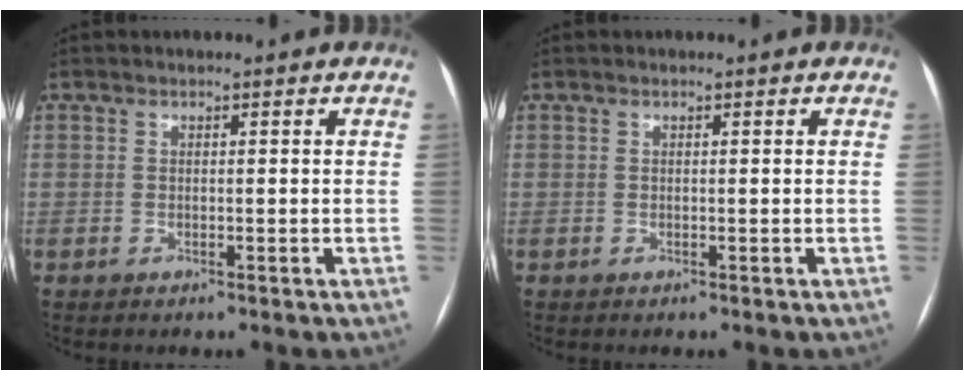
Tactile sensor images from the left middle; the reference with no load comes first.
{"total": 0.0}